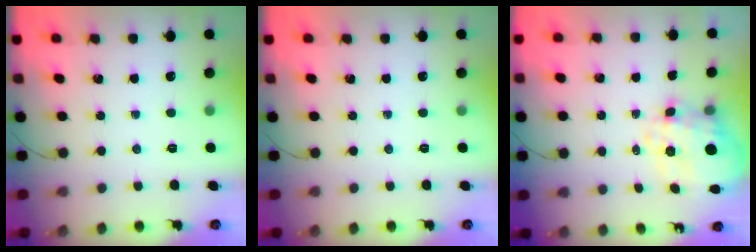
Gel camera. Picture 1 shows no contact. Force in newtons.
{"total": 0.0}
{"total": 11.1, "press": 11.0, "slide": 1.4}